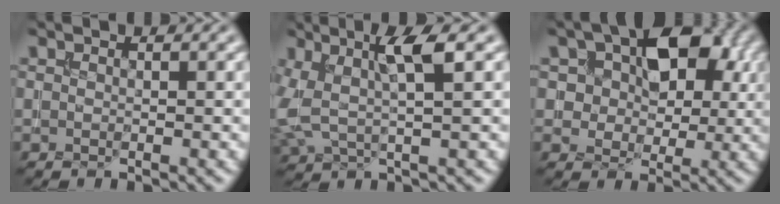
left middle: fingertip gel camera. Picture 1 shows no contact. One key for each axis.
{"total": 5.2, "fx": 1.4, "fy": 1.6, "fz": 4.8, "tx": -0.109, "ty": 0.000, "tz": 0.026}
{"total": 8.8, "fx": 2.8, "fy": 5.6, "fz": 6.1, "tx": -0.091, "ty": 0.005, "tz": 0.032}